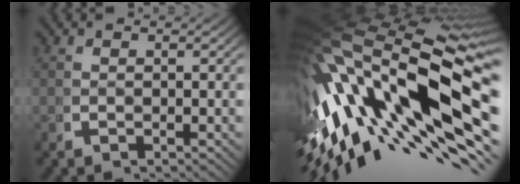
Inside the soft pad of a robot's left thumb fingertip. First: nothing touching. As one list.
[{"total": 26.2, "force": [-0.9, 15.1, 21.4], "torque": [-0.392, -0.037, 0.015]}]